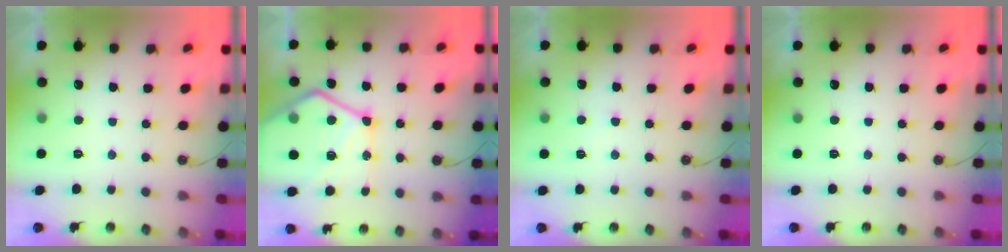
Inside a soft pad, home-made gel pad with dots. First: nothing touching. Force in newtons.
{"total": 19.7, "press": 19.6, "slide": 2.1}
{"total": 2.4, "press": 2.4, "slide": 0.4}
{"total": 0.0}